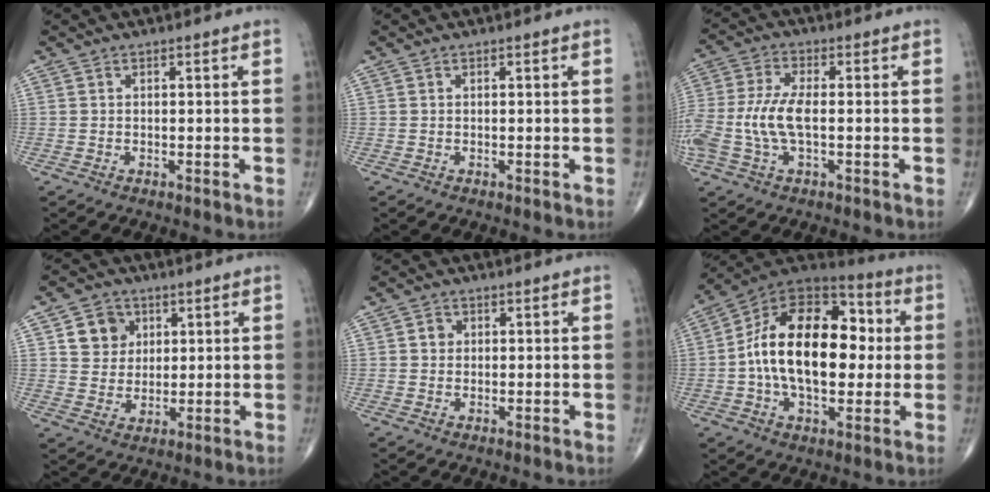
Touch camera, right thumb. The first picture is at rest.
{"total": 0.0}
{"total": 10.7, "force": [-1.4, 4.5, 9.6], "torque": [-0.239, 0.013, -0.028]}
{"total": 7.3, "force": [2.6, 6.3, 2.4], "torque": [-0.012, -0.009, 0.048]}
{"total": 1.8, "force": [0.3, 1.6, 0.7], "torque": [-0.002, 0.002, 0.002]}
{"total": 23.5, "force": [0.7, 13.6, 19.2], "torque": [-0.297, 0.029, 0.006]}